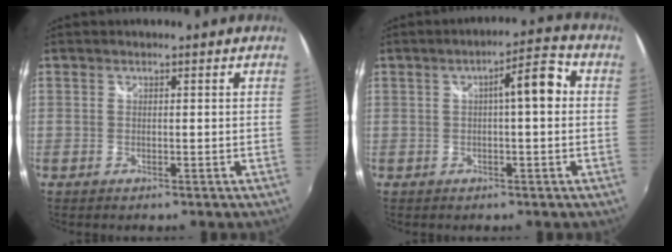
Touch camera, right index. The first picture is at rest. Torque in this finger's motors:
{"motor_torque": [0.32, 0.07, 0.14, 0.06]}